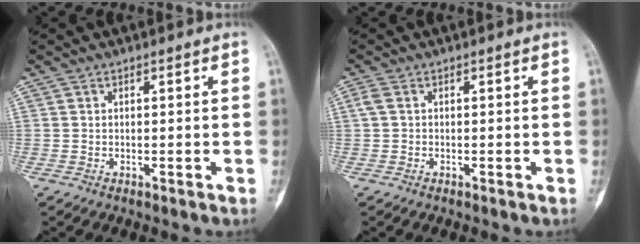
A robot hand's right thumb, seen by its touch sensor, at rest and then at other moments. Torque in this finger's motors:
{"motor_torque": [0.19, 0.34, 0.11, -0.13, 0.10]}